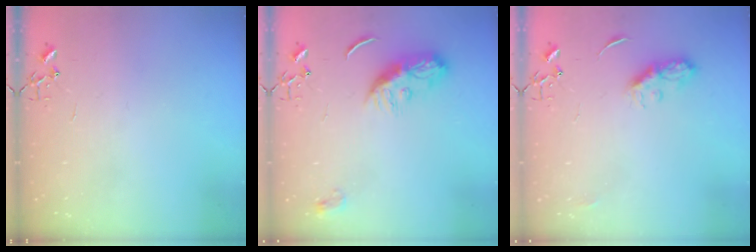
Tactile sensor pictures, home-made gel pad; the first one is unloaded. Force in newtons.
{"total": 10.9, "press": 10.9, "slide": 0.7}
{"total": 7.2, "press": 7.2, "slide": 0.3}